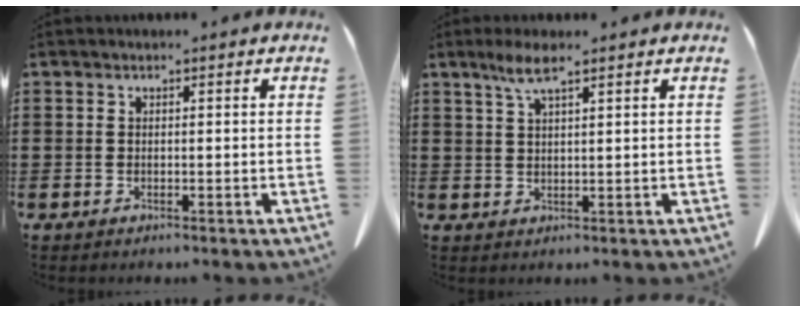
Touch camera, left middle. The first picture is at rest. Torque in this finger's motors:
{"motor_torque": [0.39, 0.00, 0.05, 0.05]}